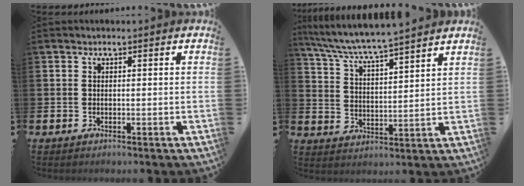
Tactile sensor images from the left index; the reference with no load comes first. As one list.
[{"total": 6.5, "force": [6.3, -0.2, 1.6], "torque": [-0.053, -0.044, 0.106]}]